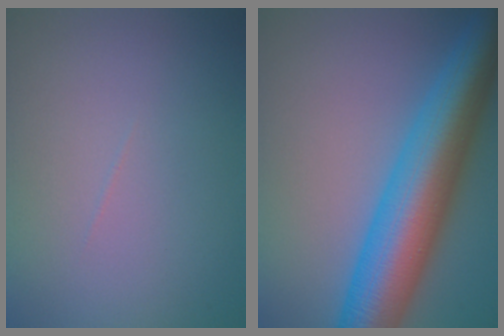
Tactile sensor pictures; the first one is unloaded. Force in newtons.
{"total": 11.0, "press": 11.0, "slide": 0.3}